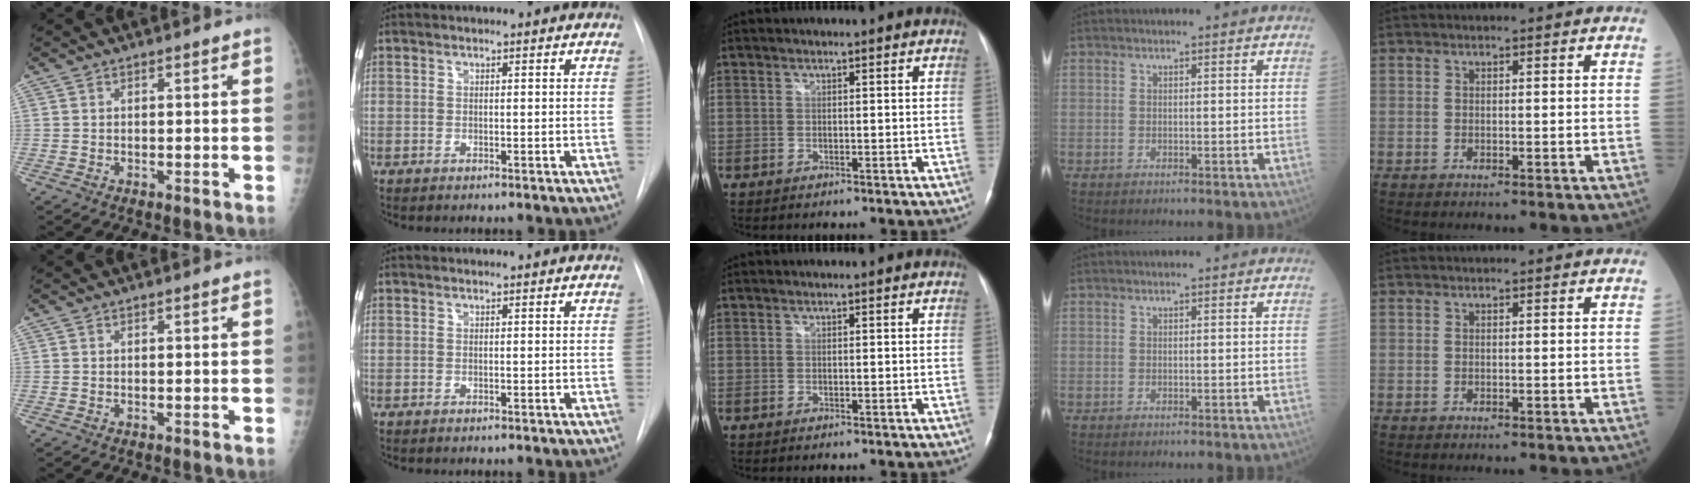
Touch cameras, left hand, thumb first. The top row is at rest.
{}